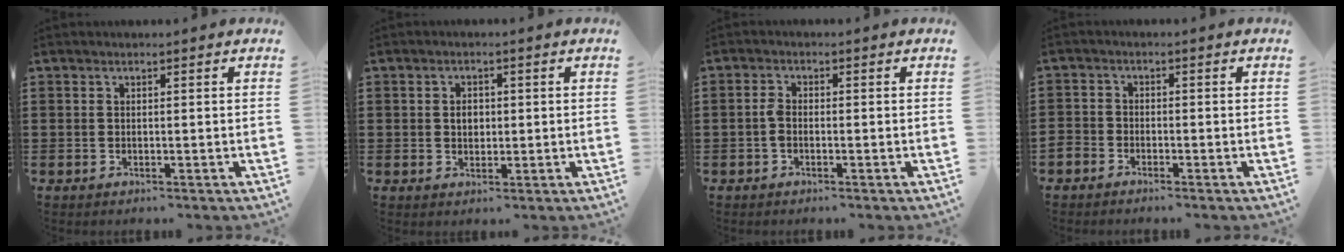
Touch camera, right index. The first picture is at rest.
{"total": 2.1, "force": [0.1, 1.5, 1.4], "torque": [-0.022, 0.003, -0.001]}
{"total": 2.0, "force": [-0.5, 1.0, 1.7], "torque": [-0.049, -0.004, -0.015]}
{"total": 2.1, "force": [-2.0, 0.7, 0.0], "torque": [-0.005, 0.002, -0.043]}